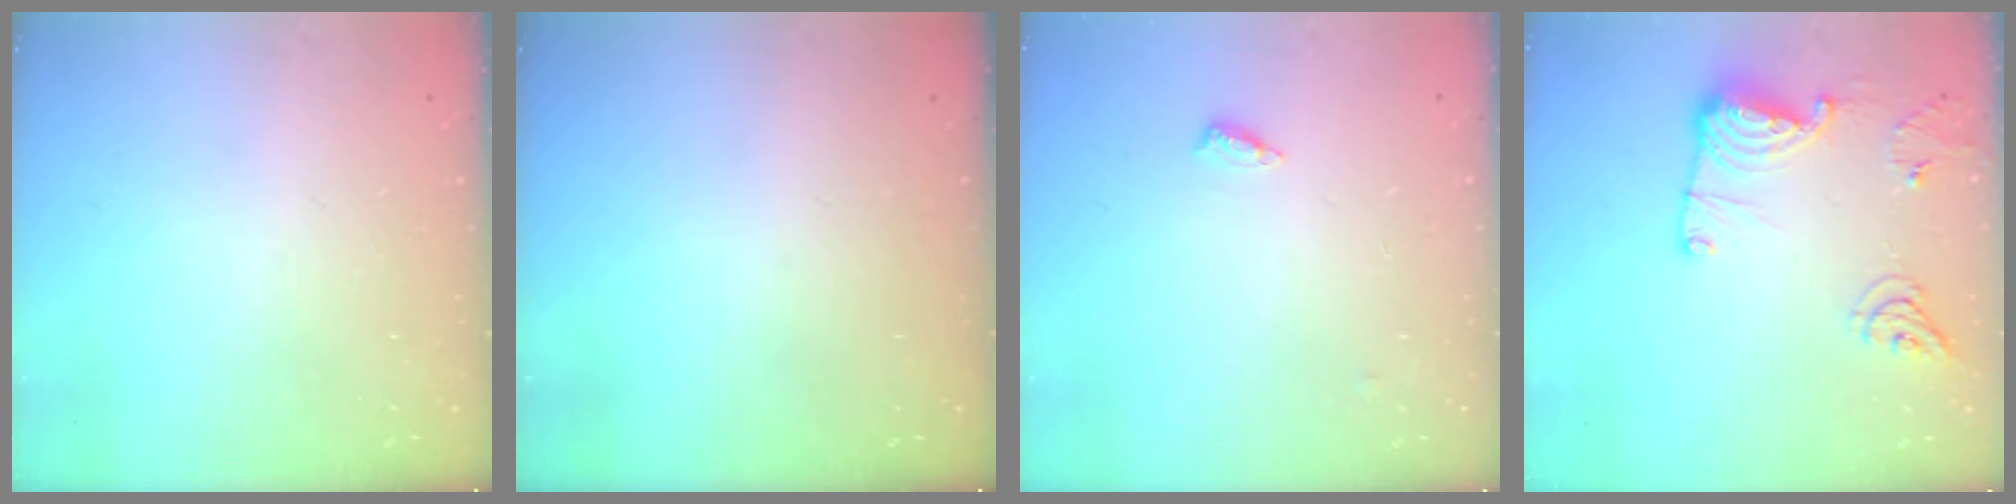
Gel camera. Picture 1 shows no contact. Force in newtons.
{"total": 0.0}
{"total": 4.4, "press": 4.1, "slide": 1.4}
{"total": 12.9, "press": 12.9, "slide": 0.7}